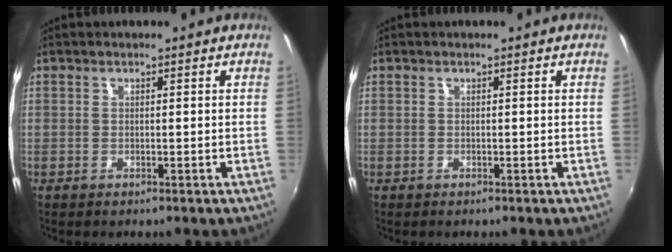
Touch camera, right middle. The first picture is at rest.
{"total": 0.0}